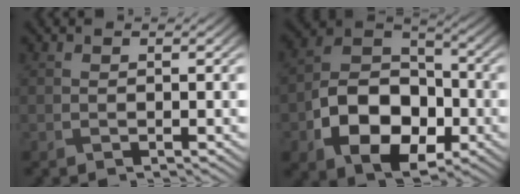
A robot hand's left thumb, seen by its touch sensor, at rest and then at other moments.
{"total": 12.3, "force": [-4.3, 8.3, 8.0], "torque": [-0.160, -0.013, -0.086]}